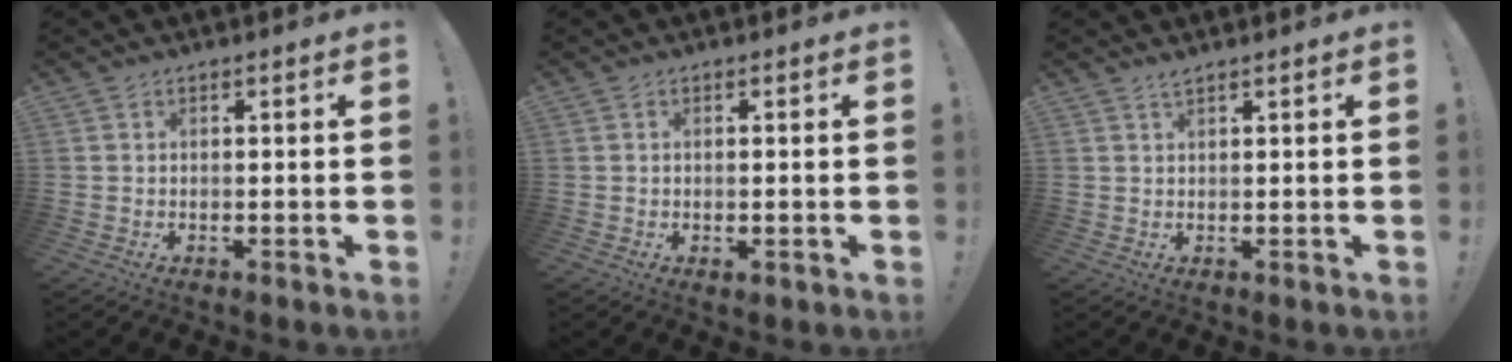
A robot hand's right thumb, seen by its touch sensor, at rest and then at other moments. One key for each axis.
{"total": 0.9, "fx": 0.5, "fy": 0.3, "fz": 0.7, "tx": -0.010, "ty": 0.000, "tz": 0.008}
{"total": 1.2, "fx": 1.0, "fy": 0.0, "fz": 0.6, "tx": -0.013, "ty": -0.001, "tz": 0.017}